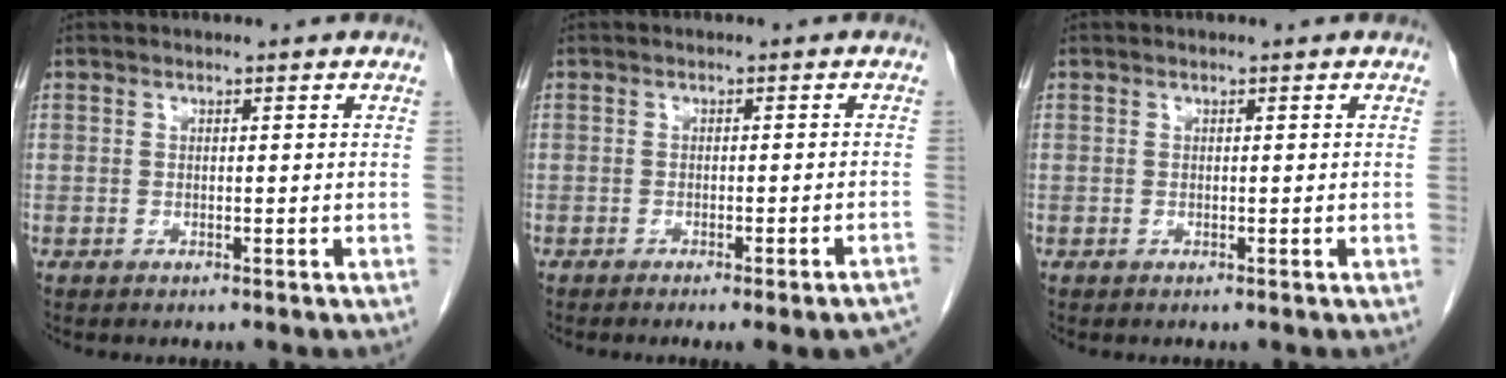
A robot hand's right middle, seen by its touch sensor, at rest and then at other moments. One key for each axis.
{"total": 8.2, "fx": -7.2, "fy": -0.2, "fz": 4.1, "tx": -0.032, "ty": -0.011, "tz": -0.084}
{"total": 0.0}